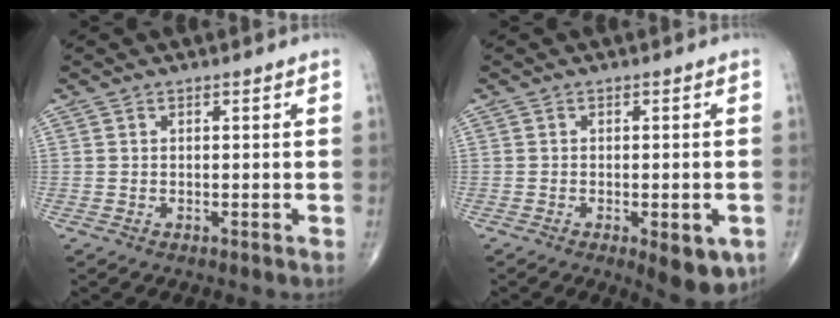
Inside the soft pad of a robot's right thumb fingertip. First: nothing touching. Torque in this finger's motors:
{"motor_torque": [0.83, 1.11, 0.38, -0.49, 0.15]}